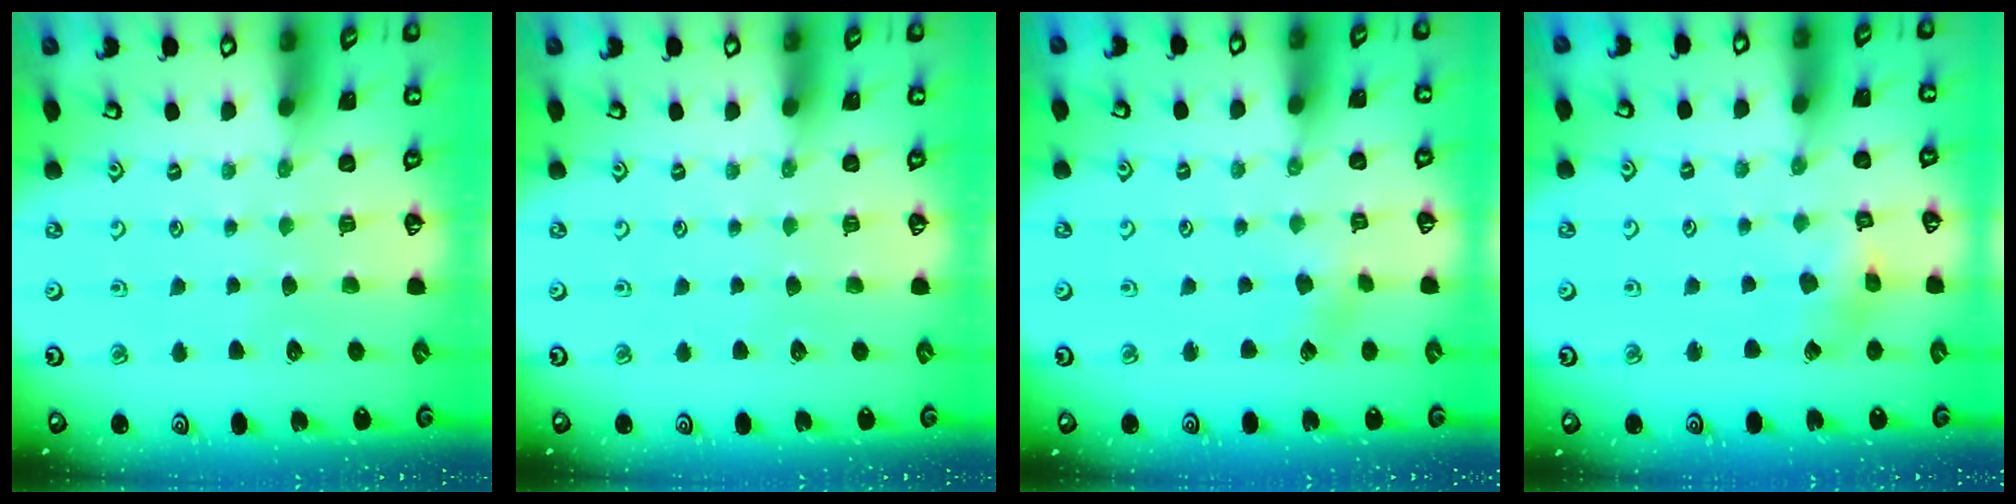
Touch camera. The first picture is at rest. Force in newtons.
{"total": 0.0}
{"total": 2.2, "press": 2.2, "slide": 0.3}
{"total": 4.0, "press": 3.9, "slide": 0.5}